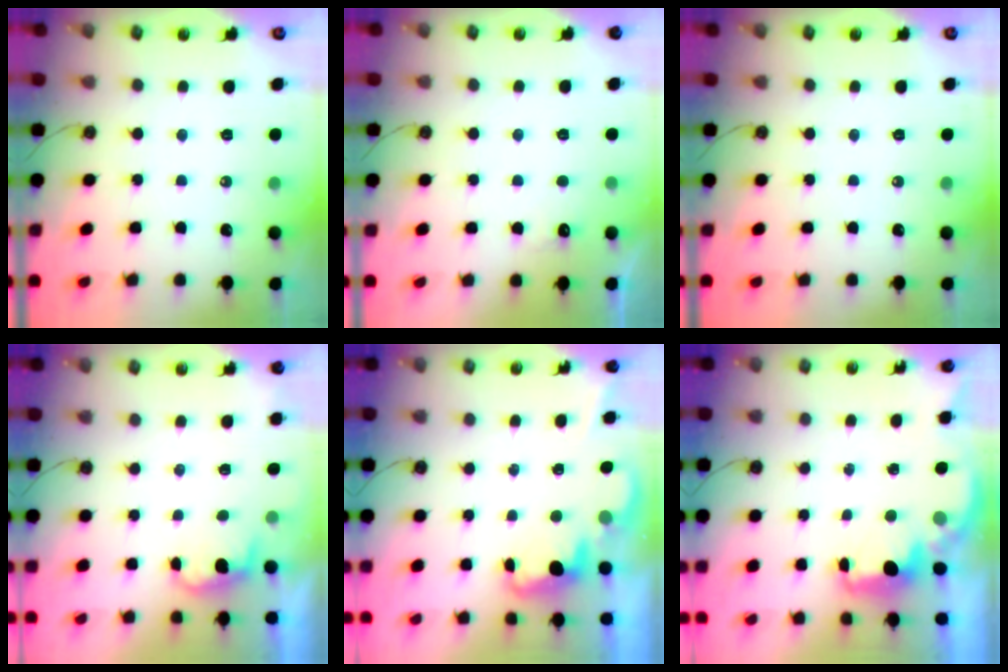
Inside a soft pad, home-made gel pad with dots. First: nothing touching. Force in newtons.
{"total": 5.4, "press": 5.2, "slide": 1.3}
{"total": 0.0}
{"total": 2.0, "press": 1.8, "slide": 0.8}
{"total": 2.5, "press": 2.4, "slide": 0.5}
{"total": 2.2, "press": 2.1, "slide": 0.7}